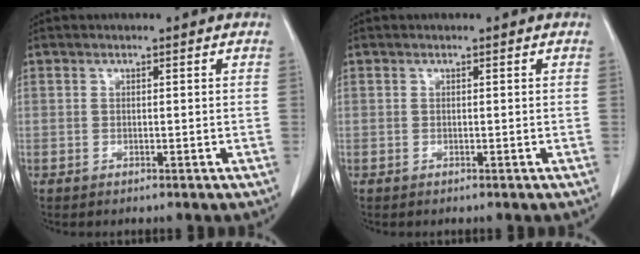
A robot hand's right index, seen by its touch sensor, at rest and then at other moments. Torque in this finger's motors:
{"motor_torque": [0.00, 0.00, 0.00, 0.00]}